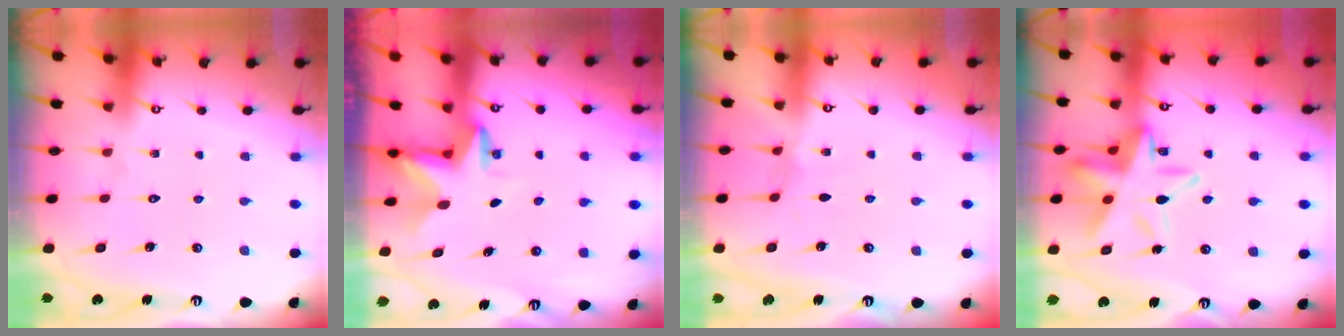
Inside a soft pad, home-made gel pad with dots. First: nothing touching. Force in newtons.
{"total": 2.7, "press": 2.7, "slide": 0.3}
{"total": 0.7, "press": 0.6, "slide": 0.3}
{"total": 15.1, "press": 15.0, "slide": 1.5}